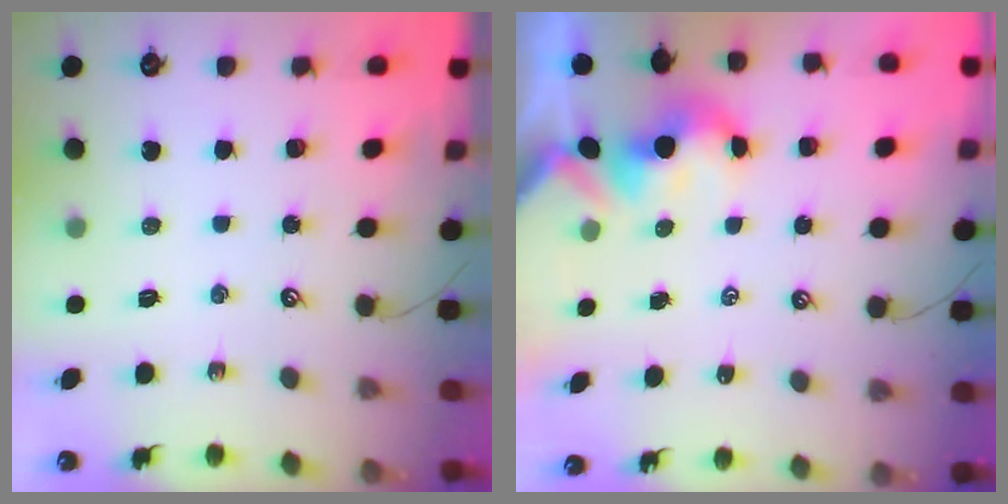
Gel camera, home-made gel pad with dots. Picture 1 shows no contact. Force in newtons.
{"total": 2.3, "press": 2.3, "slide": 0.2}